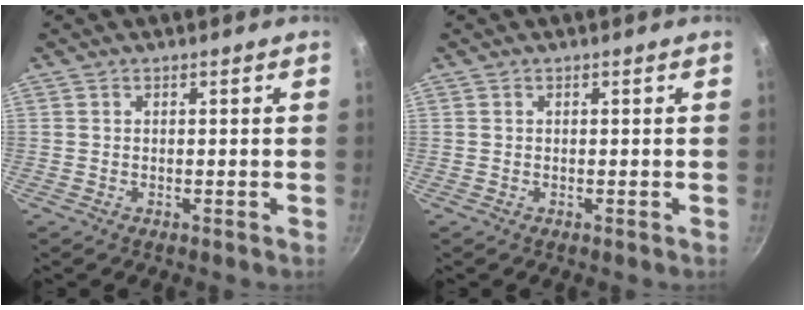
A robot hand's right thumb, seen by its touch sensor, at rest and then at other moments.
{"total": 0.0}